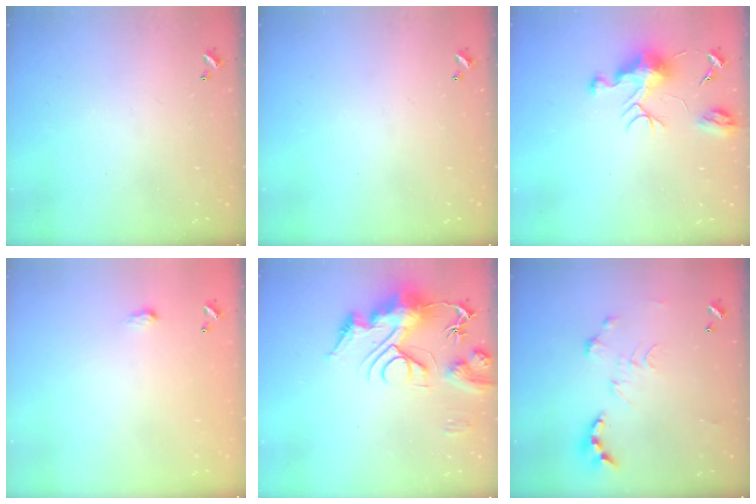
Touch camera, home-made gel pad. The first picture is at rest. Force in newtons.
{"total": 0.0}
{"total": 9.5, "press": 9.5, "slide": 0.4}
{"total": 1.3, "press": 1.3, "slide": 0.2}
{"total": 15.0, "press": 14.9, "slide": 1.9}
{"total": 0.6, "press": 0.6, "slide": 0.1}